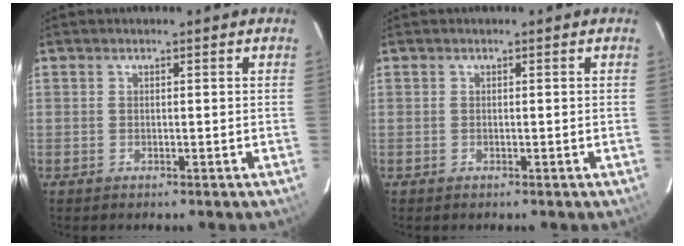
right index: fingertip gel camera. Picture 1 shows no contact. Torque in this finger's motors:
{"motor_torque": [0.00, 0.00, 0.13, 0.00]}